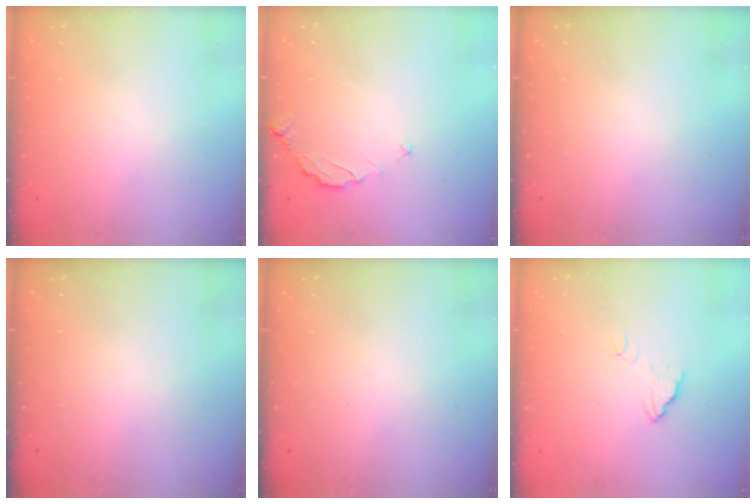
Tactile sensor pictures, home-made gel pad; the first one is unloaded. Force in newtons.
{"total": 2.9, "press": 2.9, "slide": 0.3}
{"total": 0.0}
{"total": 0.0}
{"total": 0.0}
{"total": 5.1, "press": 5.1, "slide": 0.4}